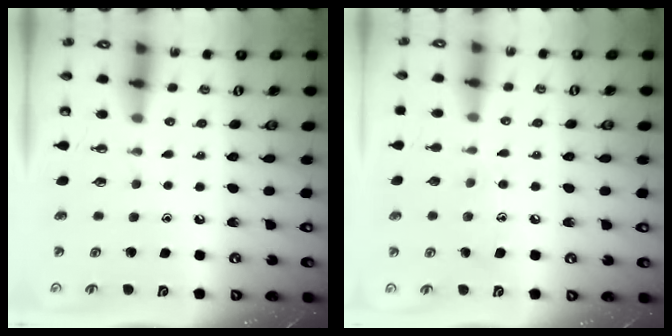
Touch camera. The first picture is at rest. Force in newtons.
{"total": 7.3, "press": 7.3, "slide": 0.5}